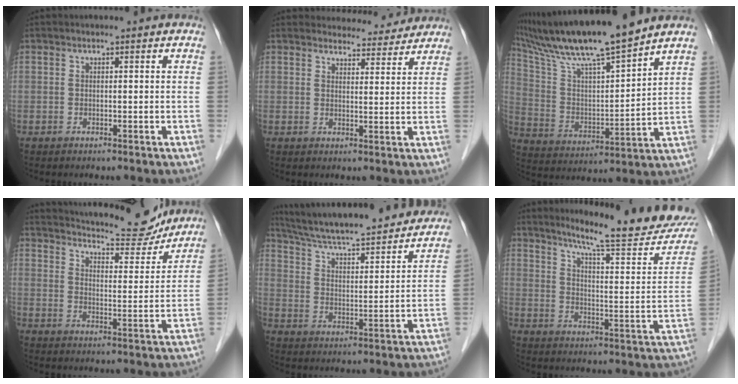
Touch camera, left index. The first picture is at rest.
{"total": 7.8, "force": [7.5, 2.0, 0.6], "torque": [0.007, 0.001, 0.080]}
{"total": 17.6, "force": [15.1, 0.0, 9.0], "torque": [-0.169, 0.008, 0.268]}
{"total": 18.0, "force": [16.6, 3.3, 6.1], "torque": [-0.093, -0.006, 0.223]}
{"total": 26.7, "force": [24.0, 3.4, 11.3], "torque": [-0.186, -0.010, 0.333]}
{"total": 20.9, "force": [18.4, 1.3, 9.9], "torque": [-0.136, -0.057, 0.234]}